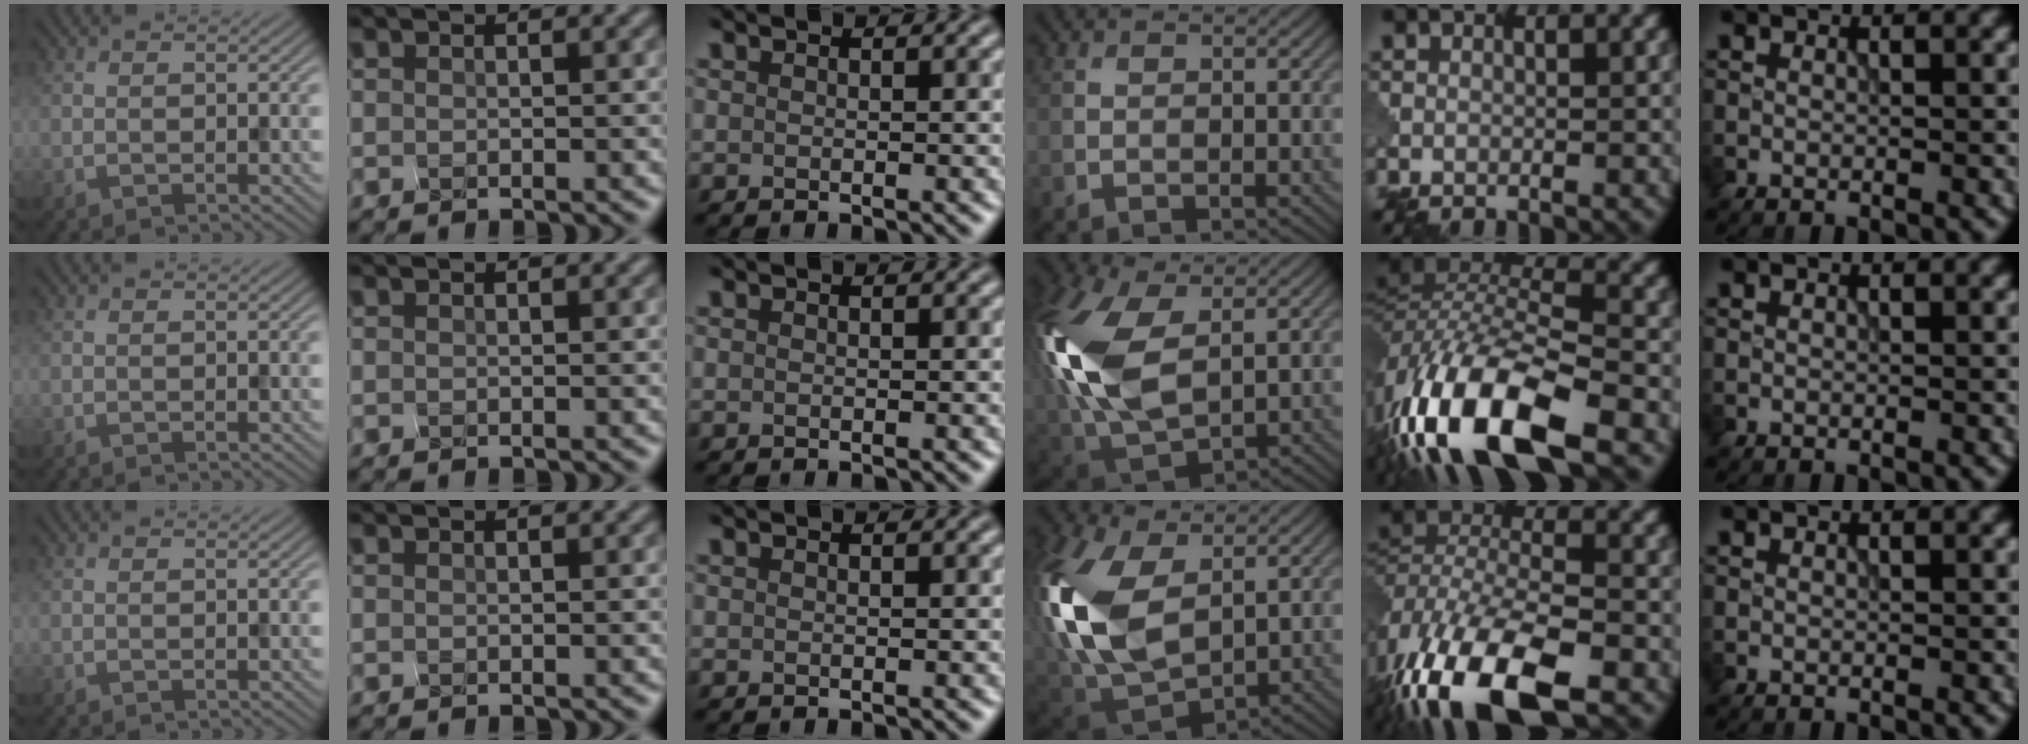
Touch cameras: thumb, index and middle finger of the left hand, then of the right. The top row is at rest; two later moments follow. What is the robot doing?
{"motion": "squeeze", "object": "clothespin"}